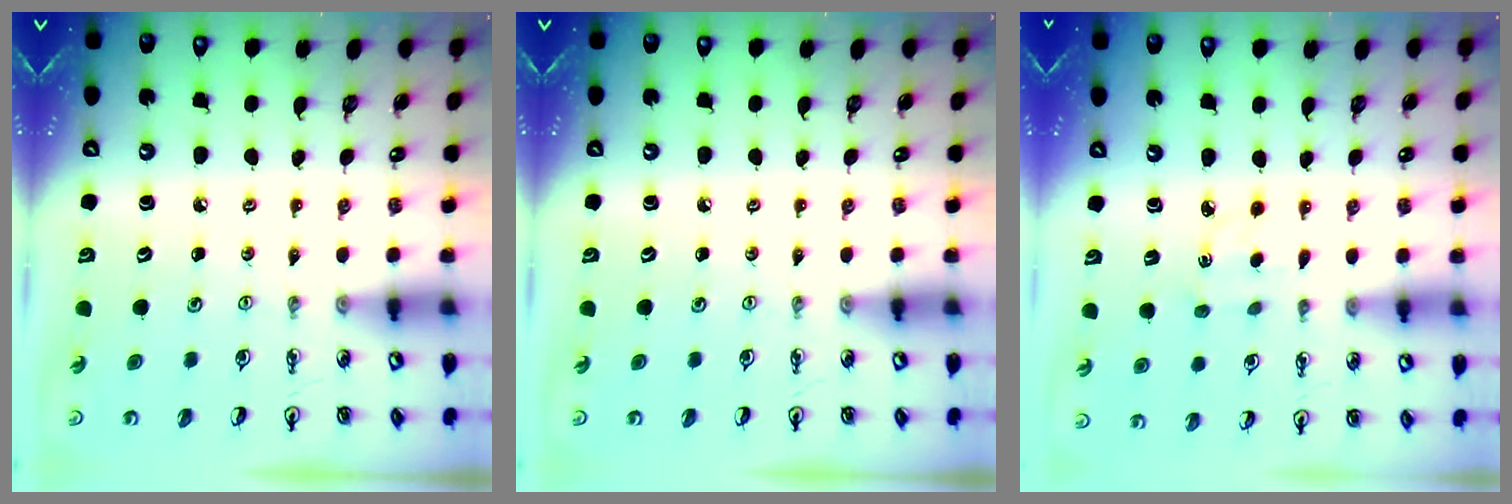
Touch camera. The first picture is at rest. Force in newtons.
{"total": 0.0}
{"total": 1.8, "press": 1.7, "slide": 0.5}